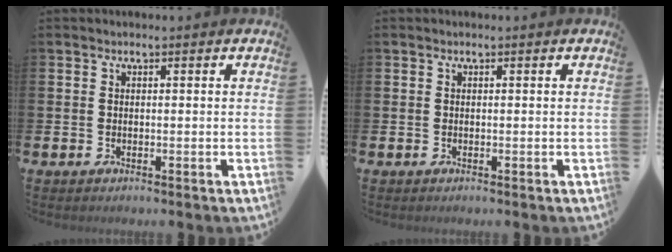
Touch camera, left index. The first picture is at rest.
{"total": 0.0}